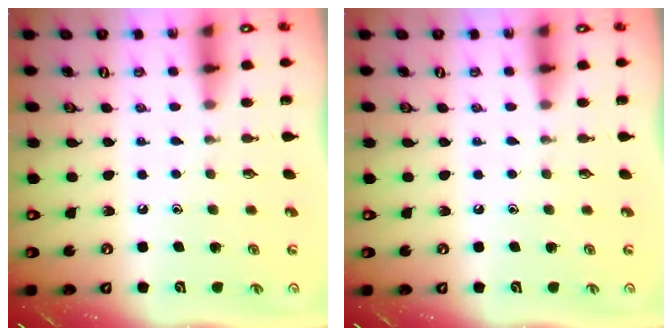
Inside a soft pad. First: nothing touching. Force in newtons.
{"total": 0.0}